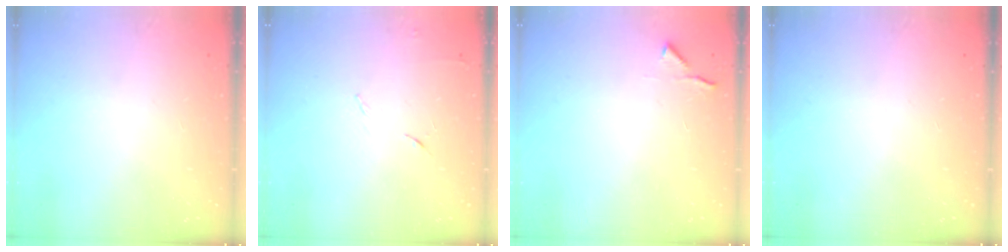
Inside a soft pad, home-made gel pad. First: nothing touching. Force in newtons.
{"total": 4.8, "press": 4.7, "slide": 0.8}
{"total": 4.2, "press": 4.1, "slide": 0.6}
{"total": 0.0}